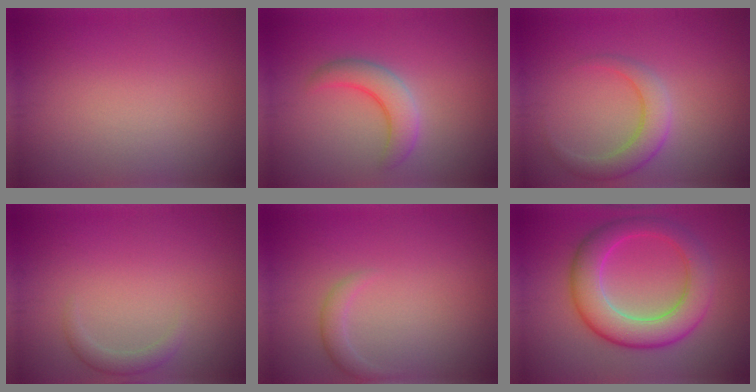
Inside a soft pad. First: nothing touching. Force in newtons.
{"total": 3.5, "press": 3.5, "slide": 0.3}
{"total": 3.1, "press": 3.1, "slide": 0.3}
{"total": 1.4, "press": 1.4, "slide": 0.1}
{"total": 1.3, "press": 1.3, "slide": 0.0}
{"total": 7.3, "press": 7.3, "slide": 0.3}